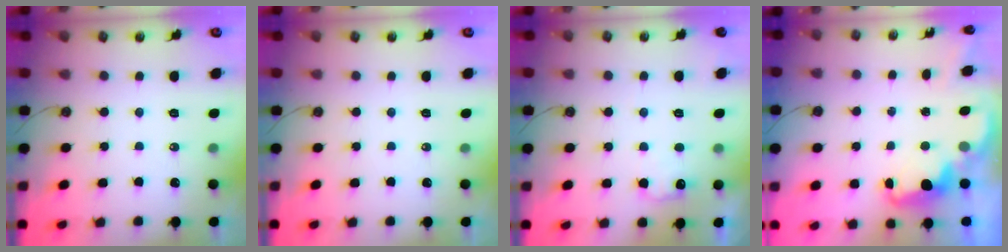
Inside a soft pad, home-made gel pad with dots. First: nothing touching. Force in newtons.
{"total": 0.0}
{"total": 8.3, "press": 8.2, "slide": 0.5}
{"total": 2.5, "press": 2.5, "slide": 0.5}